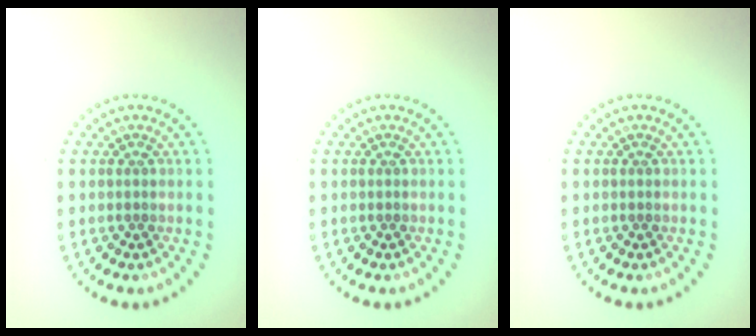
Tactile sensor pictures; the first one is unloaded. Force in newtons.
{"total": 0.0}
{"total": 0.0}